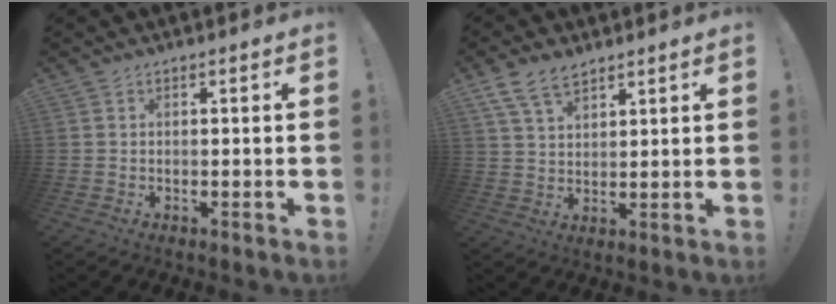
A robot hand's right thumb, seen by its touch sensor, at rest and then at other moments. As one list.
[{"total": 8.3, "force": [5.7, 4.4, 4.1], "torque": [-0.083, -0.017, 0.112]}]